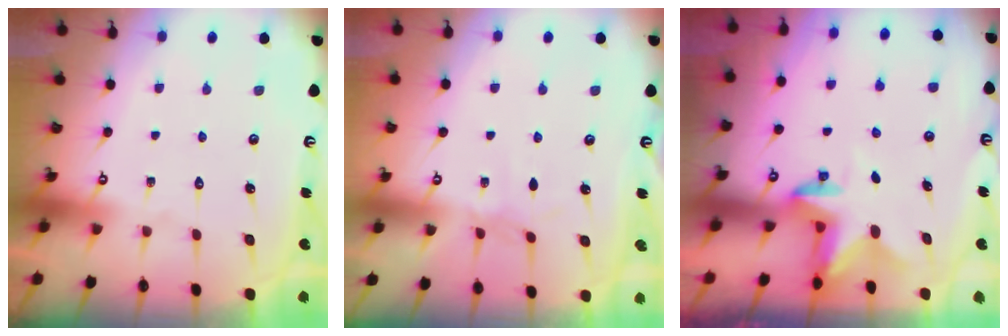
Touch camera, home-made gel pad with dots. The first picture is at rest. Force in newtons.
{"total": 1.5, "press": 1.5, "slide": 0.4}
{"total": 3.0, "press": 2.9, "slide": 0.6}